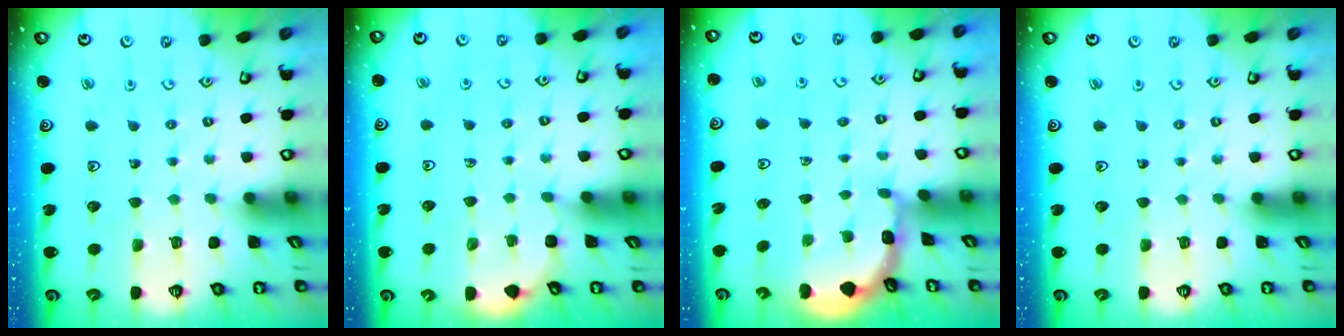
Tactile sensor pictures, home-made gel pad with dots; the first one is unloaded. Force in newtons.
{"total": 2.6, "press": 2.6, "slide": 0.3}
{"total": 1.9, "press": 1.9, "slide": 0.2}
{"total": 0.0}